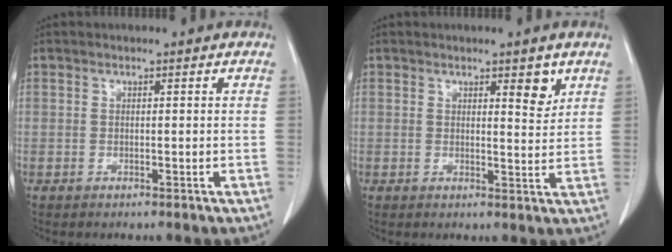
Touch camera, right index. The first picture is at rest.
{"total": 3.2, "force": [1.9, 0.8, 2.4], "torque": [-0.032, -0.010, 0.027]}